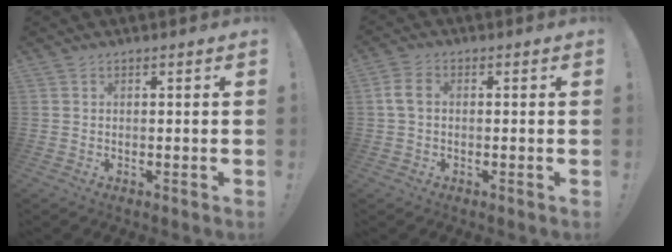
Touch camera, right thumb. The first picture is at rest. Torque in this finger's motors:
{"motor_torque": [0.54, 0.41, 0.00, 0.00, 0.09]}